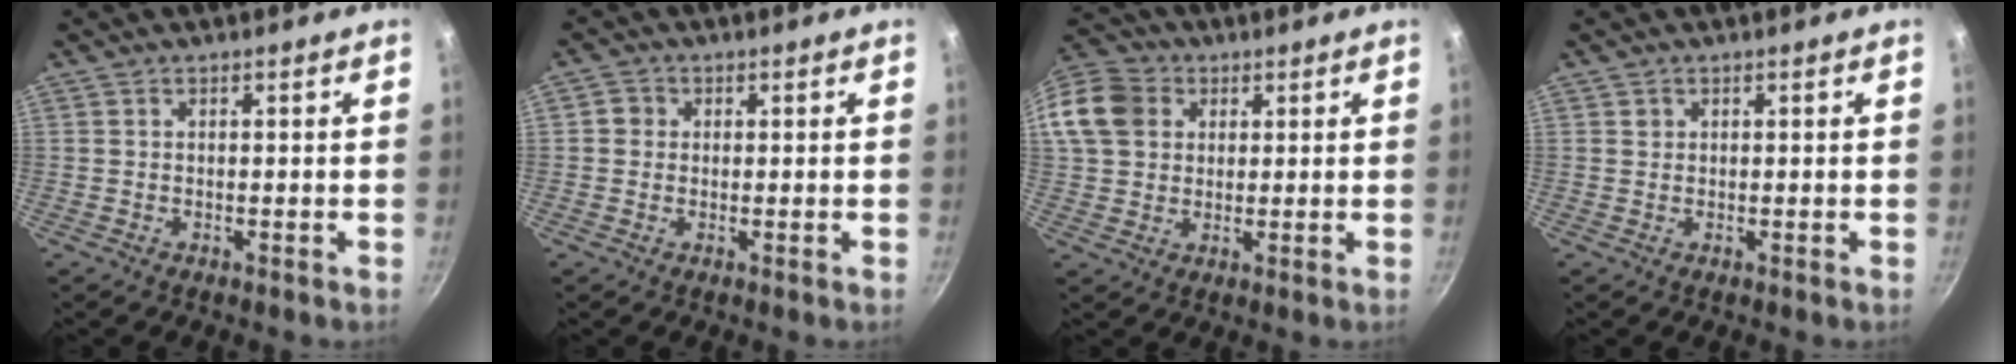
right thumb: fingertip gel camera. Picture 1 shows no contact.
{"total": 2.3, "force": [0.1, 2.2, 0.7], "torque": [0.003, 0.004, -0.004]}
{"total": 14.3, "force": [3.5, 12.0, 6.9], "torque": [-0.139, 0.024, 0.053]}
{"total": 0.7, "force": [0.3, 0.6, 0.1], "torque": [0.003, 0.002, 0.003]}